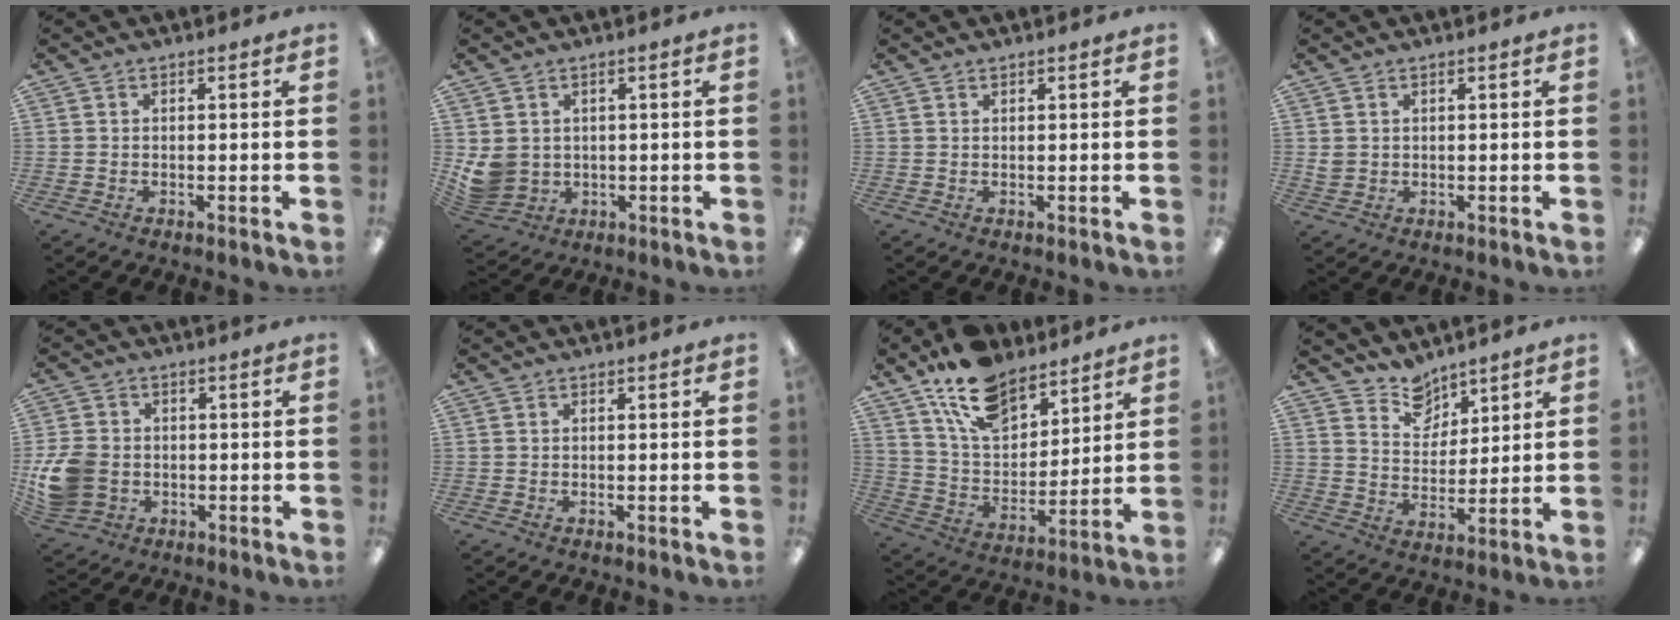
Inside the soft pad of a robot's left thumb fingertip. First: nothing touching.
{"total": 5.5, "force": [1.2, 5.1, 1.7], "torque": [-0.048, -0.002, 0.027]}
{"total": 0.6, "force": [0.5, 0.2, 0.2], "torque": [-0.004, 0.001, 0.009]}
{"total": 1.8, "force": [0.9, 1.5, 0.7], "torque": [-0.015, 0.003, 0.016]}
{"total": 10.3, "force": [-1.7, 8.4, 5.8], "torque": [-0.128, 0.015, -0.025]}
{"total": 0.0}
{"total": 16.1, "force": [11.7, 8.3, 7.1], "torque": [-0.131, -0.062, 0.218]}
{"total": 8.0, "force": [6.9, 4.0, 0.5], "torque": [-0.009, -0.051, 0.130]}